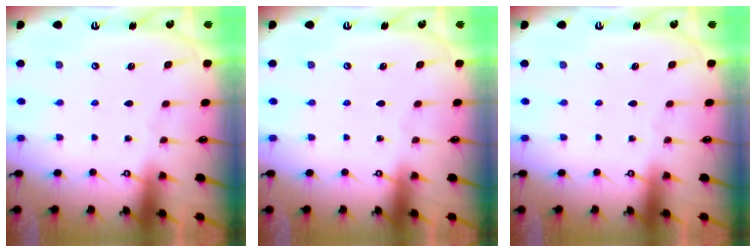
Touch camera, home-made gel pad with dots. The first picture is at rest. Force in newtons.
{"total": 0.0}
{"total": 0.0}